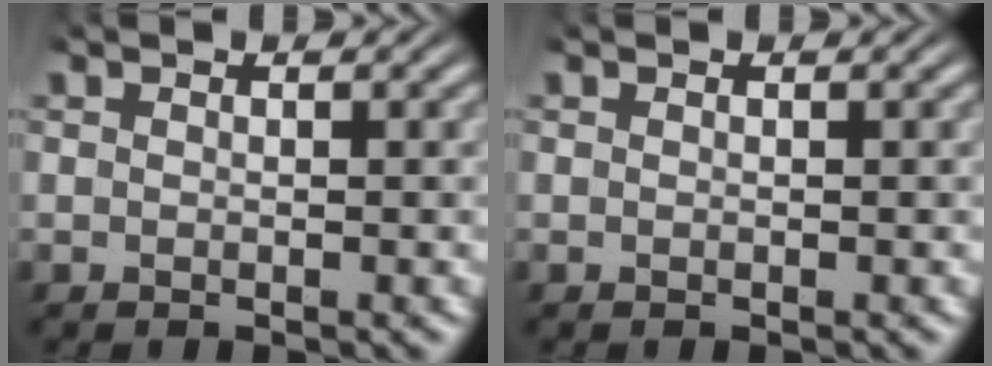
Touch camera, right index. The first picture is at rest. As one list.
[{"total": 0.0}]